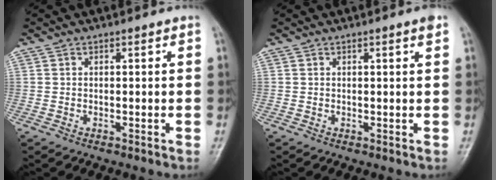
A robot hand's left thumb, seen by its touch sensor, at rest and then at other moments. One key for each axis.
{"total": 1.3, "fx": 0.8, "fy": -0.1, "fz": 1.0, "tx": -0.015, "ty": -0.003, "tz": 0.010}